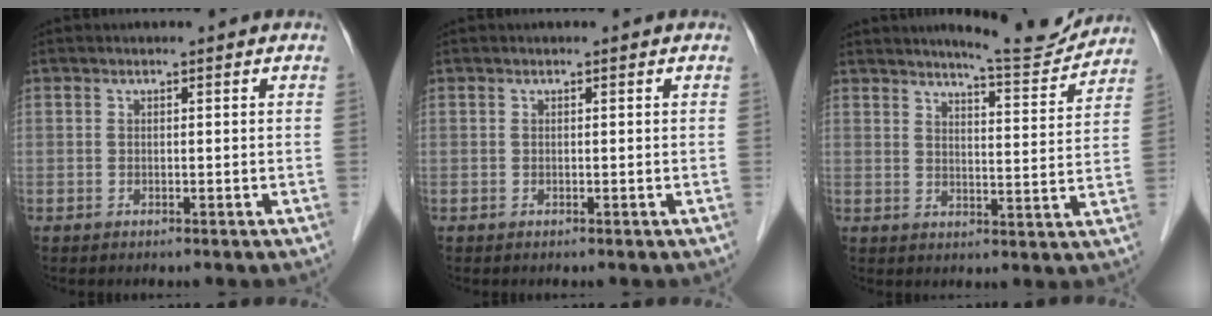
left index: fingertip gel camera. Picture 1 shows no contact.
{"total": 0.0}
{"total": 8.7, "force": [8.5, 0.2, 2.1], "torque": [-0.037, -0.017, 0.112]}